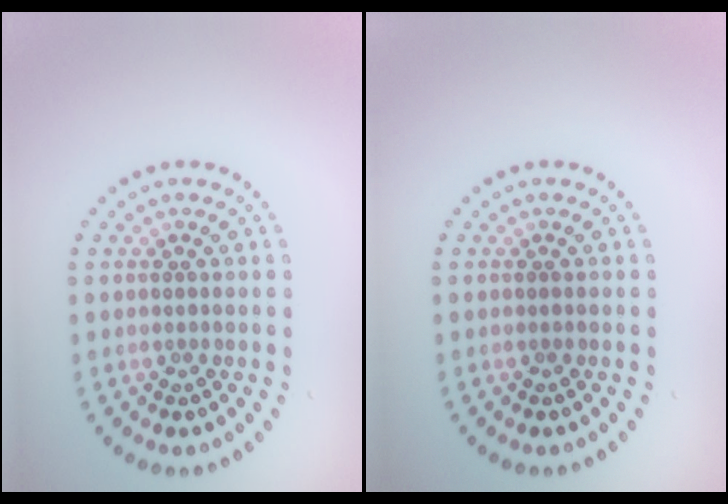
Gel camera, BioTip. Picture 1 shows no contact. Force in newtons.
{"total": 0.0}